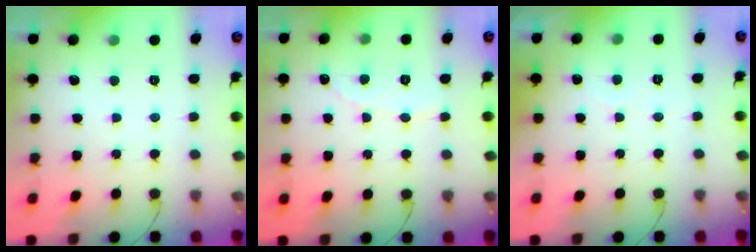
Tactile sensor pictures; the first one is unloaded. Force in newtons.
{"total": 2.5, "press": 2.5, "slide": 0.1}
{"total": 1.9, "press": 1.9, "slide": 0.2}